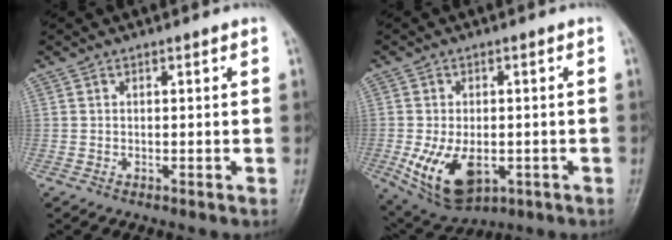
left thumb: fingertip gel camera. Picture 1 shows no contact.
{"total": 11.5, "force": [-3.1, 6.8, 8.7], "torque": [-0.150, -0.003, -0.034]}